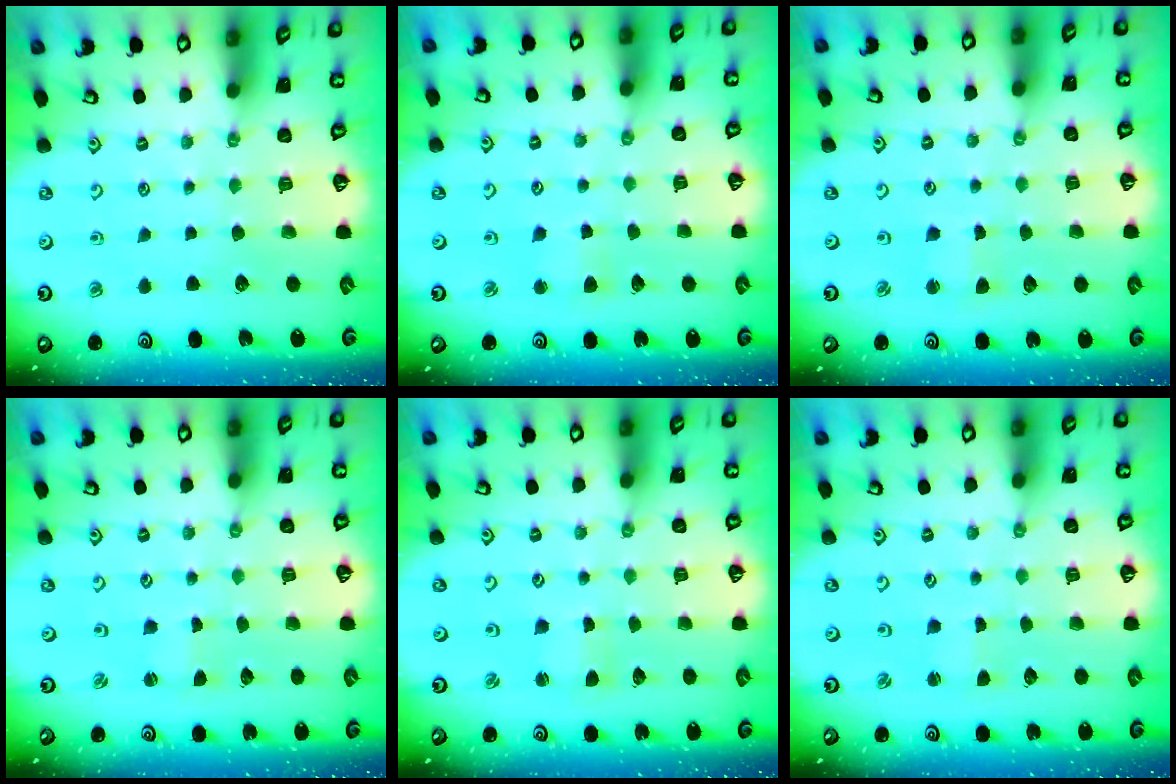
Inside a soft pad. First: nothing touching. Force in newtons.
{"total": 2.4, "press": 2.4, "slide": 0.5}
{"total": 1.9, "press": 1.9, "slide": 0.3}
{"total": 0.0}
{"total": 1.2, "press": 1.2, "slide": 0.2}
{"total": 1.3, "press": 1.3, "slide": 0.2}